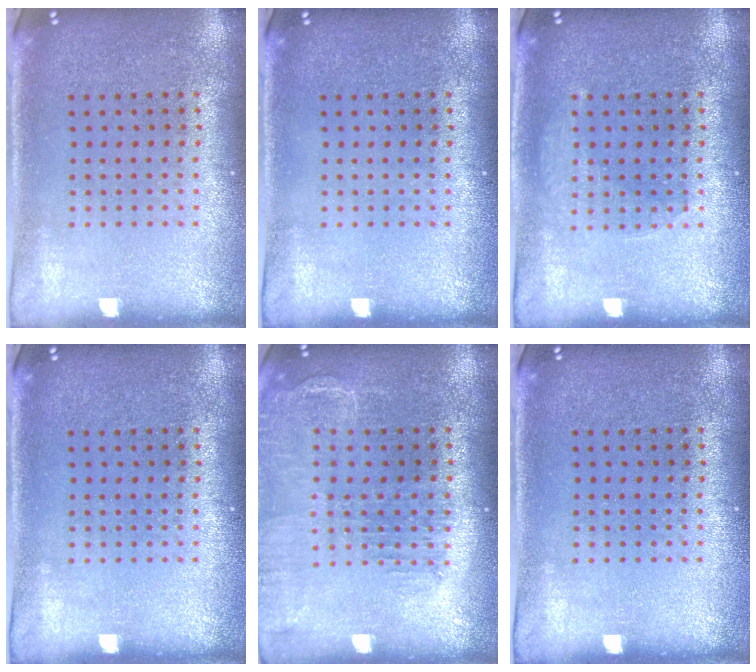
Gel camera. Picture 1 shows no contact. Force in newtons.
{"total": 0.0}
{"total": 1.3, "press": 1.3, "slide": 0.2}
{"total": 0.0}
{"total": 1.6, "press": 1.6, "slide": 0.4}
{"total": 0.0}